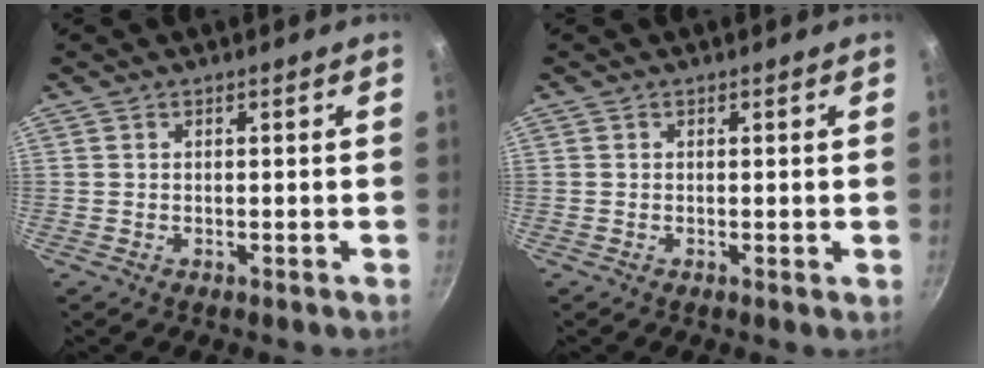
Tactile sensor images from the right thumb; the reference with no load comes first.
{"total": 0.0}